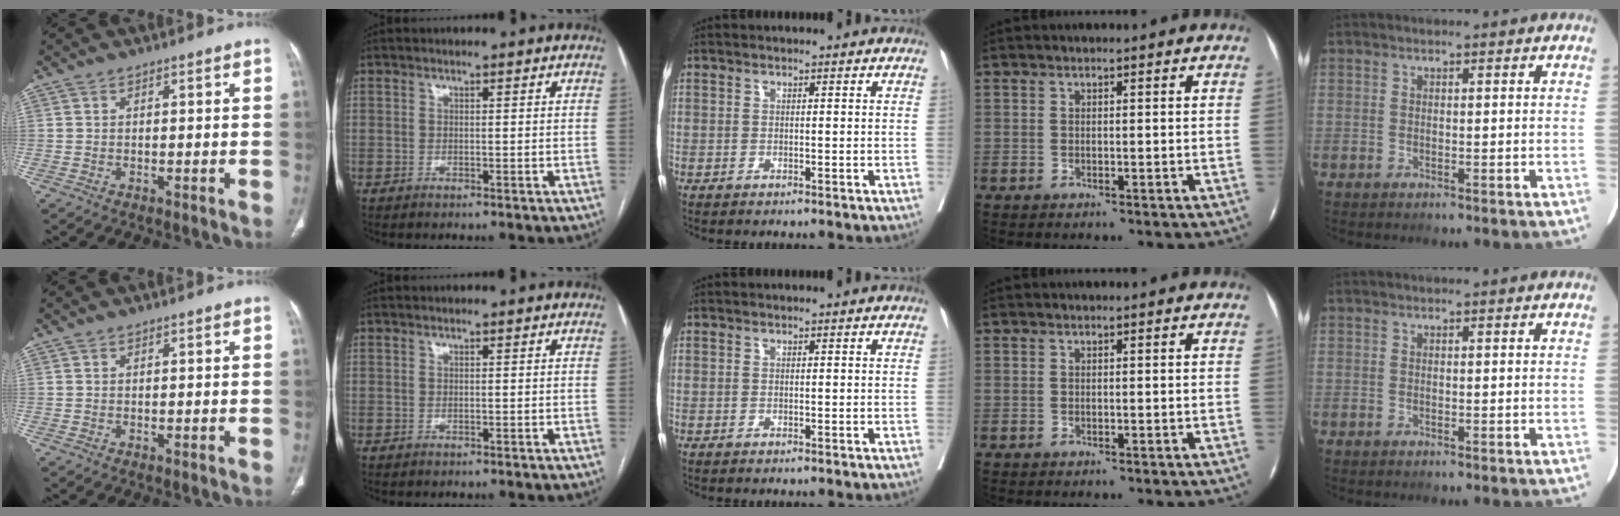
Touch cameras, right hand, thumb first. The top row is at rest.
{}